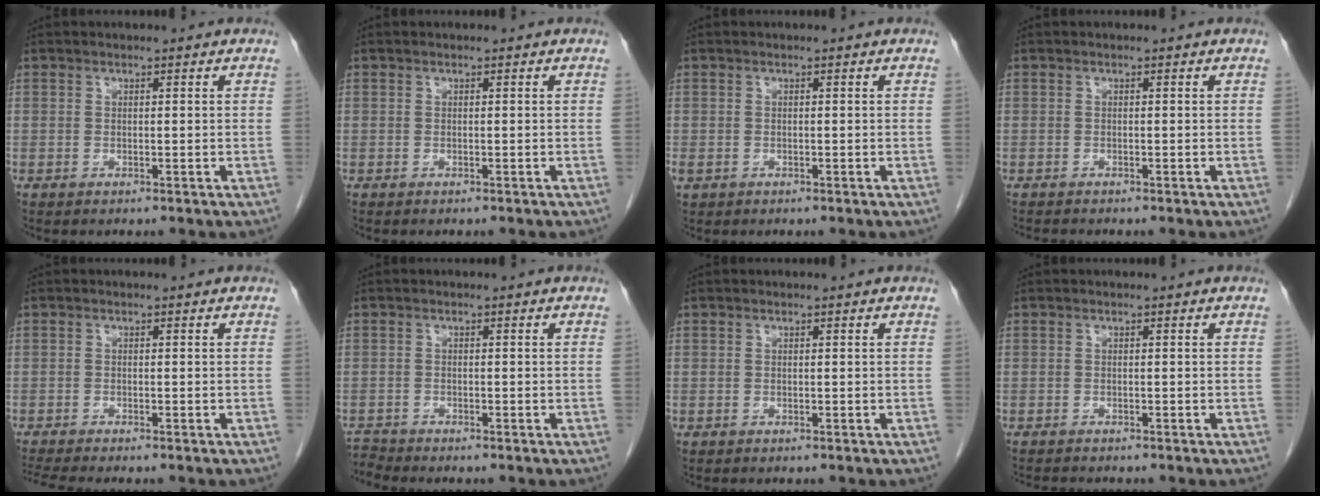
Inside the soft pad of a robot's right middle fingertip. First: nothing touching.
{"total": 0.0}
{"total": 0.9, "force": [-0.3, 0.7, 0.6], "torque": [-0.016, -0.001, -0.001]}
{"total": 1.0, "force": [-1.0, 0.0, 0.2], "torque": [-0.008, -0.004, -0.017]}
{"total": 3.2, "force": [-2.8, -0.4, 1.4], "torque": [-0.027, -0.011, -0.051]}
{"total": 1.8, "force": [-1.5, -0.7, -0.7], "torque": [0.008, -0.018, -0.029]}
{"total": 0.0}
{"total": 2.0, "force": [-1.9, 0.3, 0.6], "torque": [-0.013, -0.005, -0.026]}